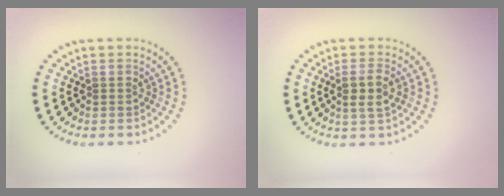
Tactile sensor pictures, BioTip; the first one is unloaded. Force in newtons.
{"total": 2.5, "press": 2.3, "slide": 0.9}